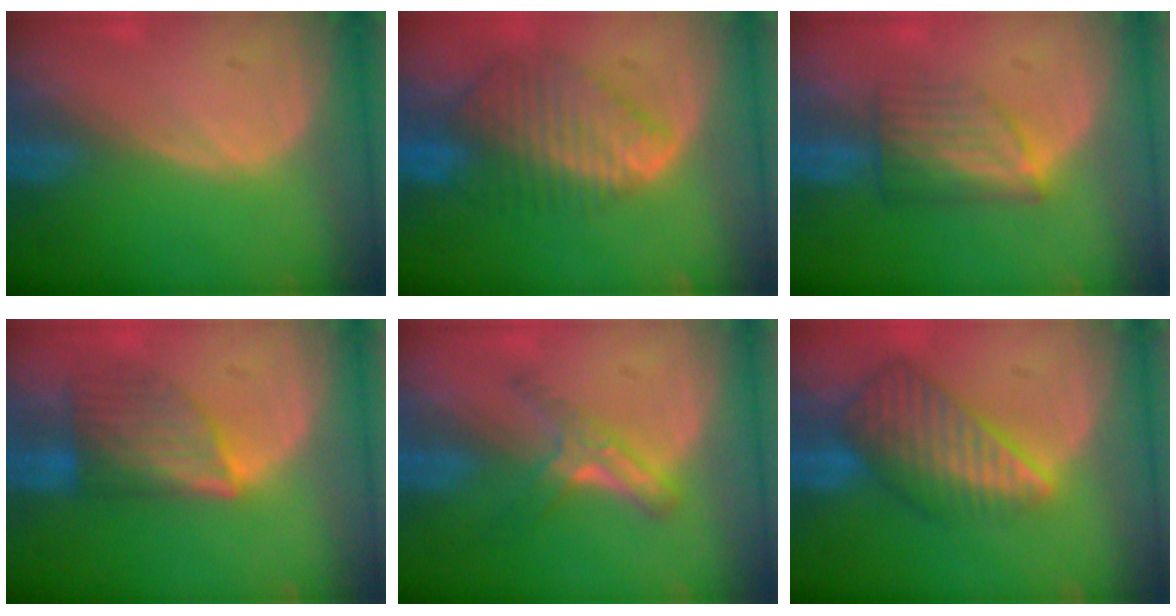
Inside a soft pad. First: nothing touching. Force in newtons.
{"total": 8.3, "press": 7.5, "slide": 3.7}
{"total": 6.1, "press": 5.5, "slide": 2.7}
{"total": 6.5, "press": 6.5, "slide": 0.9}
{"total": 5.4, "press": 4.8, "slide": 2.6}
{"total": 8.7, "press": 7.6, "slide": 4.2}